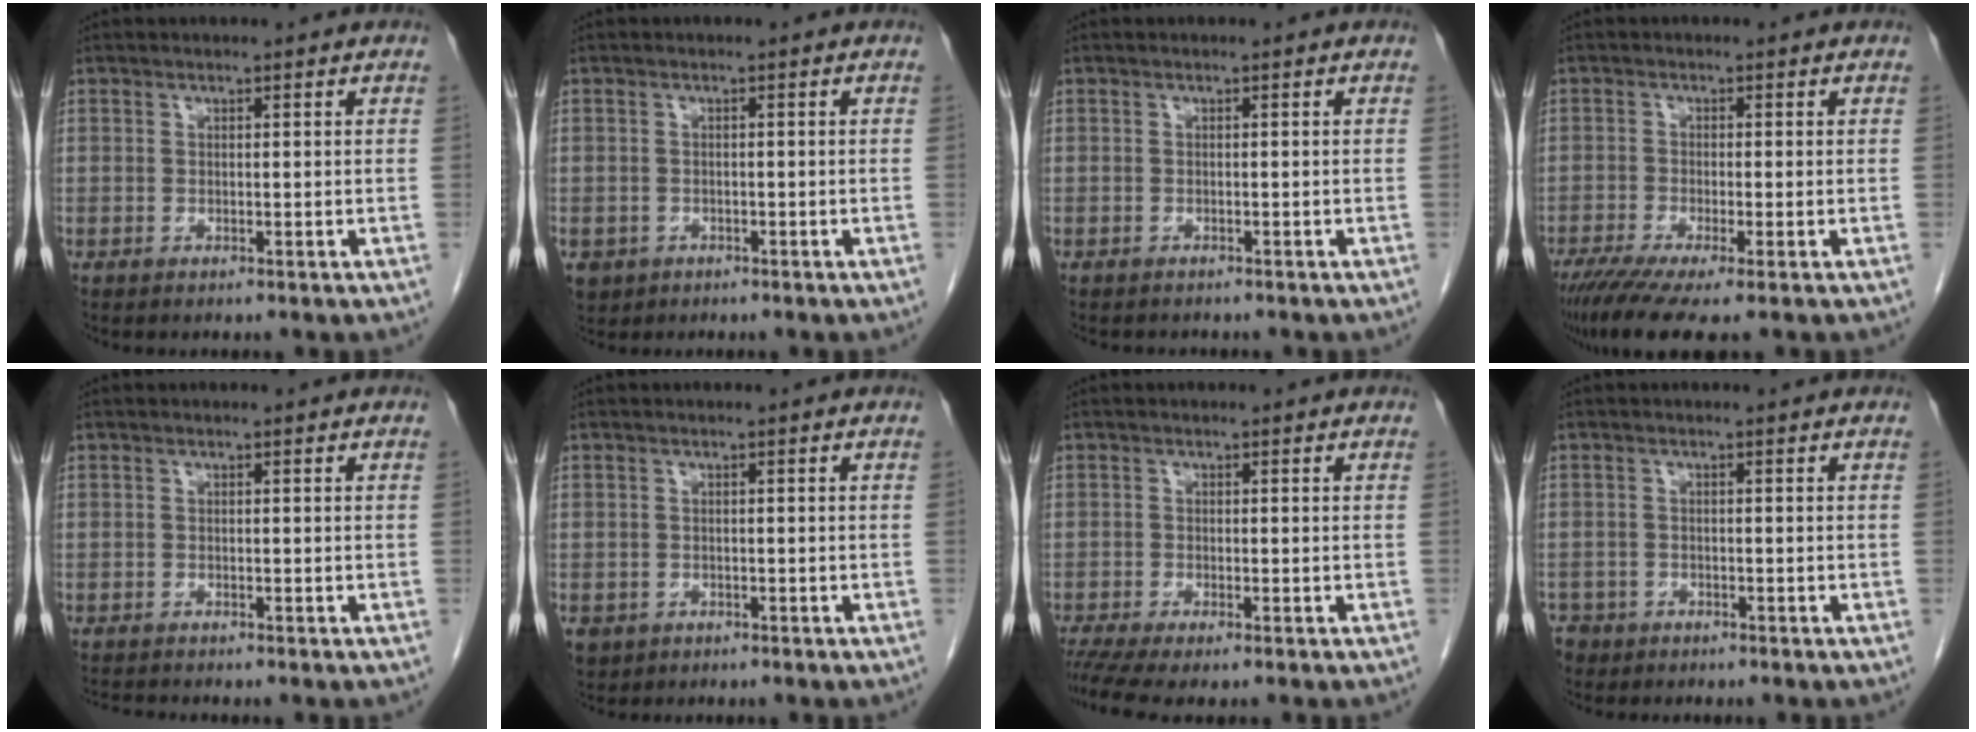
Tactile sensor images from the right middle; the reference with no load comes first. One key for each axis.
{"total": 4.1, "fx": -2.1, "fy": 3.4, "fz": 1.0, "tx": -0.020, "ty": 0.000, "tz": -0.028}
{"total": 2.3, "fx": -2.1, "fy": 0.9, "fz": 0.6, "tx": -0.012, "ty": -0.004, "tz": -0.026}
{"total": 7.8, "fx": -5.4, "fy": 0.7, "fz": 5.7, "tx": -0.092, "ty": -0.019, "tz": -0.093}
{"total": 1.4, "fx": -1.4, "fy": -0.3, "fz": 0.1, "tx": -0.007, "ty": -0.007, "tz": -0.027}
{"total": 3.2, "fx": -1.7, "fy": 2.6, "fz": 0.8, "tx": -0.014, "ty": -0.001, "tz": -0.024}
{"total": 4.7, "fx": -3.6, "fy": 0.4, "fz": 2.9, "tx": -0.052, "ty": -0.009, "tz": -0.066}
{"total": 3.6, "fx": -2.8, "fy": 2.3, "fz": 0.2, "tx": -0.001, "ty": 0.002, "tz": -0.051}